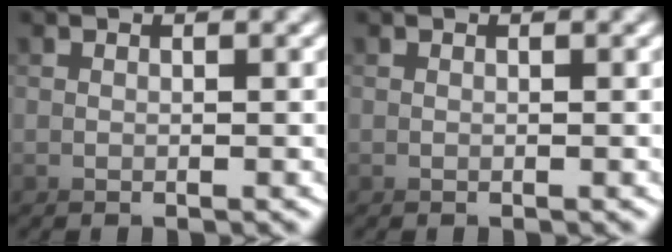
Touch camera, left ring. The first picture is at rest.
{"total": 0.0}